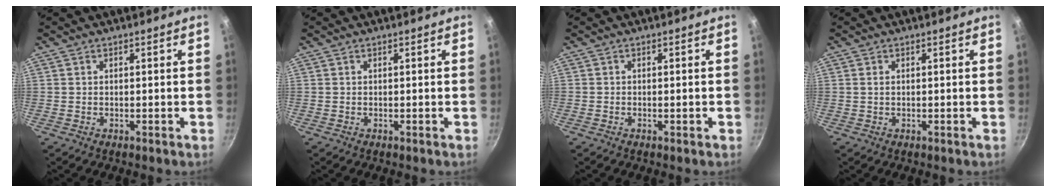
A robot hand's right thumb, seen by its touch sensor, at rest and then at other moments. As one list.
[{"total": 0.0}, {"total": 0.7, "force": [-0.3, 0.5, 0.5], "torque": [-0.007, 0.003, -0.005]}, {"total": 0.7, "force": [0.2, 0.4, 0.6], "torque": [-0.012, 0.001, 0.002]}]